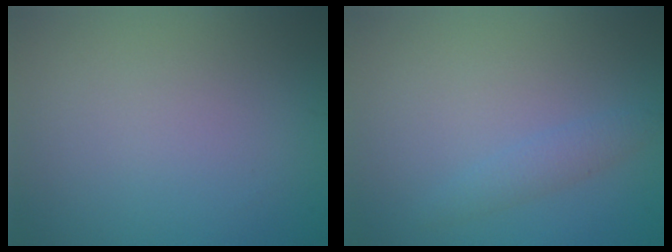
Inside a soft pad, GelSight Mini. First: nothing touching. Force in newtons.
{"total": 1.5, "press": 1.5, "slide": 0.1}